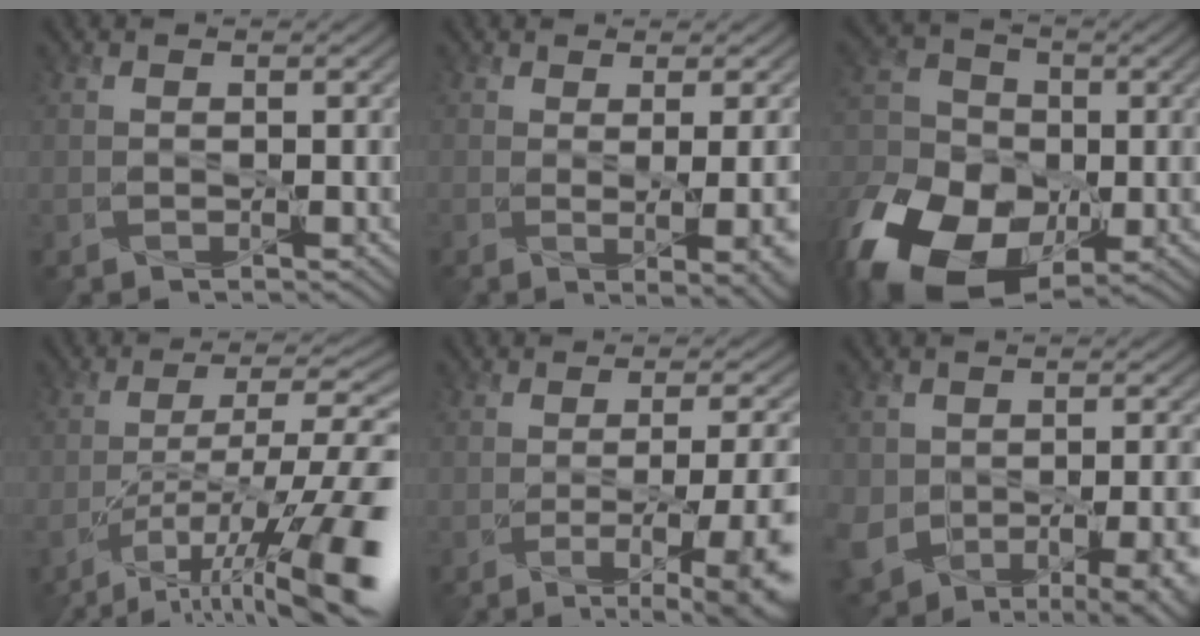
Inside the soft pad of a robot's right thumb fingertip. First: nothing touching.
{"total": 6.8, "force": [-0.7, 2.3, 6.4], "torque": [-0.073, -0.005, 0.003]}
{"total": 16.4, "force": [-6.7, 10.9, 10.2], "torque": [-0.239, -0.030, -0.133]}
{"total": 16.9, "force": [-8.2, 5.1, 13.9], "torque": [-0.223, -0.007, -0.134]}
{"total": 11.7, "force": [-4.1, 3.6, 10.3], "torque": [-0.123, -0.011, -0.052]}
{"total": 14.5, "force": [-6.4, 9.9, 8.4], "torque": [-0.139, -0.044, -0.049]}